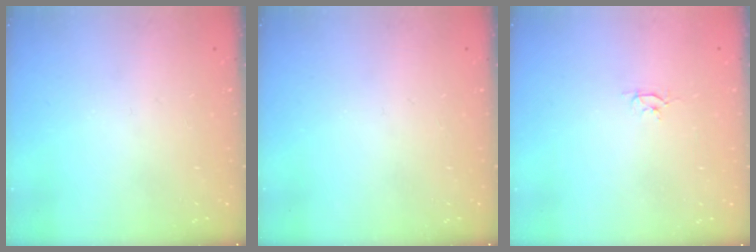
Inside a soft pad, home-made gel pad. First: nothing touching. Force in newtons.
{"total": 0.0}
{"total": 2.6, "press": 2.6, "slide": 0.3}